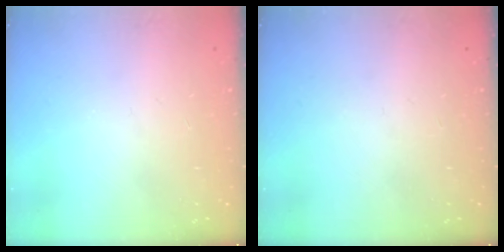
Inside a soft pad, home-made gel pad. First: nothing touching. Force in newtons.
{"total": 0.0}